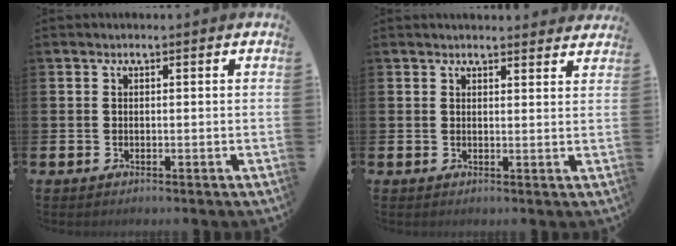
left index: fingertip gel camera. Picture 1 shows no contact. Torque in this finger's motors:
{"motor_torque": [0.40, -1.74, 0.10, 0.01]}